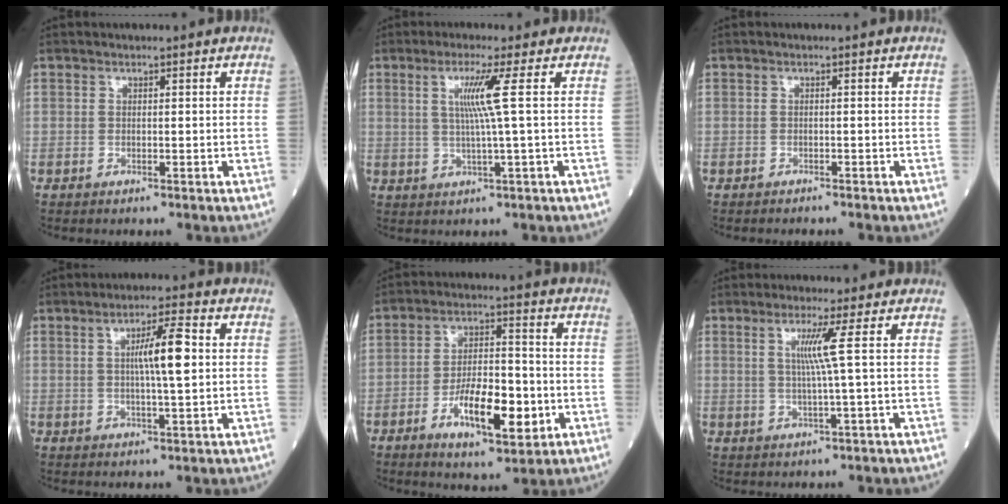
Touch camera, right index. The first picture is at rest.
{"total": 5.4, "force": [1.3, -1.6, 5.0], "torque": [-0.094, -0.003, 0.027]}
{"total": 0.6, "force": [-0.6, 0.0, -0.1], "torque": [0.001, 0.000, -0.011]}
{"total": 7.0, "force": [1.0, 0.4, 6.9], "torque": [-0.116, 0.005, 0.014]}
{"total": 11.7, "force": [-4.0, 3.7, 10.3], "torque": [-0.183, -0.001, -0.067]}
{"total": 4.3, "force": [1.1, -1.5, 3.9], "torque": [-0.072, -0.005, 0.021]}